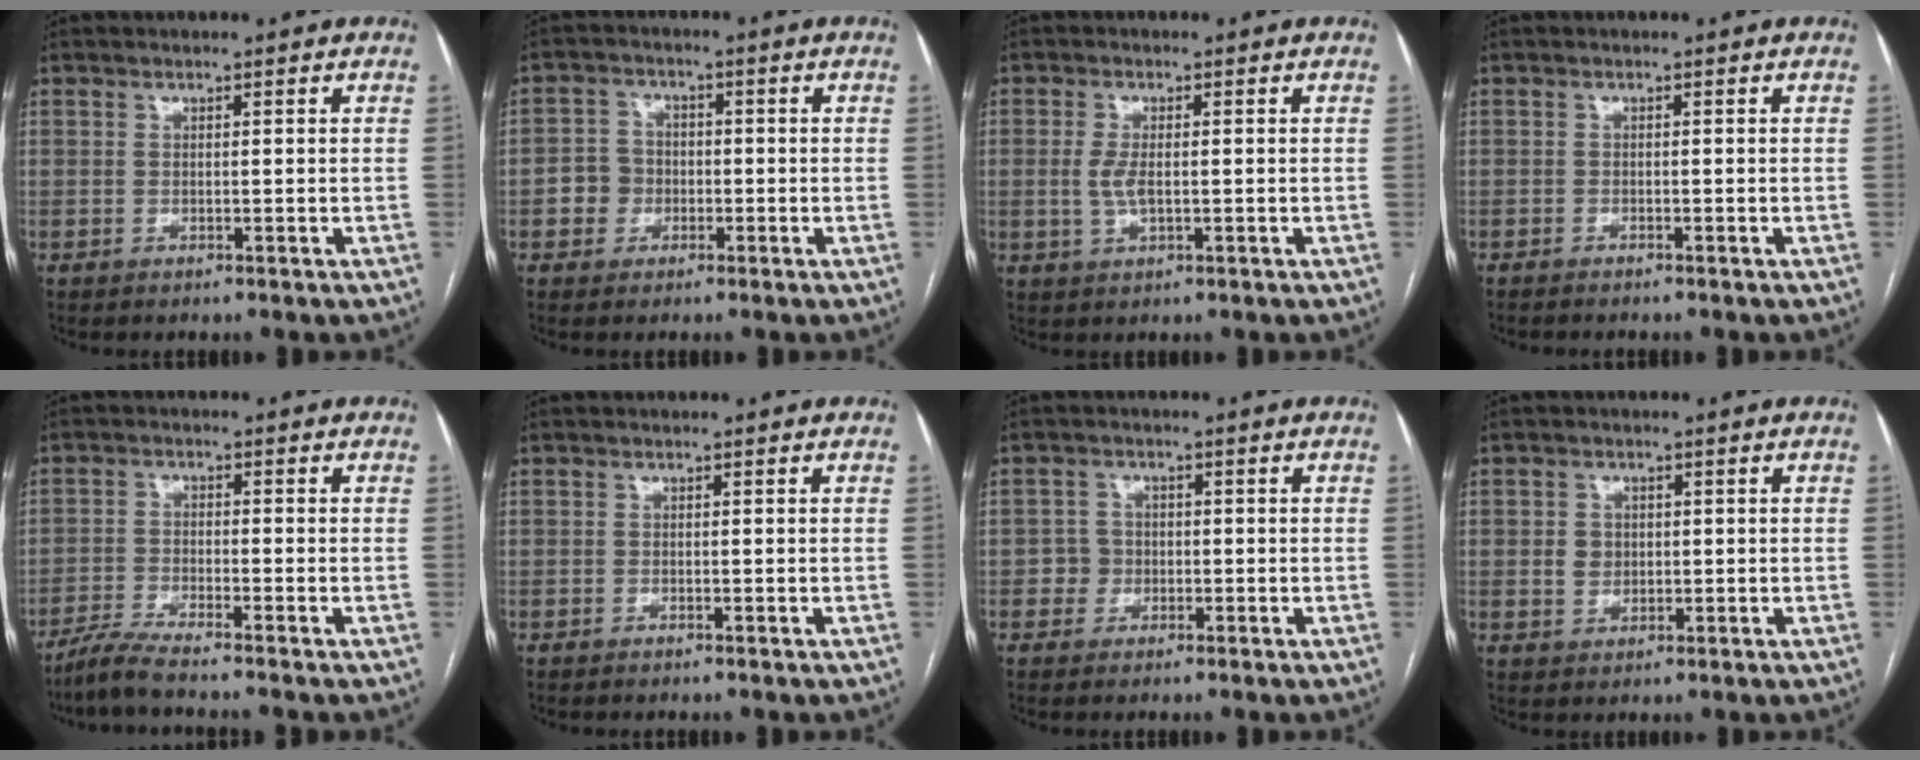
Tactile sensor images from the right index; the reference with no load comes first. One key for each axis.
{"total": 4.1, "fx": -1.3, "fy": 3.8, "fz": 1.2, "tx": -0.023, "ty": 0.019, "tz": -0.023}
{"total": 3.2, "fx": -0.1, "fy": 1.2, "fz": 3.0, "tx": -0.068, "ty": -0.003, "tz": -0.001}
{"total": 1.8, "fx": -1.6, "fy": 0.1, "fz": 0.7, "tx": -0.012, "ty": -0.002, "tz": -0.021}
{"total": 5.3, "fx": -4.6, "fy": -0.9, "fz": 2.4, "tx": -0.049, "ty": -0.020, "tz": -0.092}
{"total": 0.6, "fx": -0.5, "fy": 0.0, "fz": 0.2, "tx": -0.002, "ty": -0.001, "tz": -0.010}
{"total": 2.3, "fx": -0.8, "fy": 2.1, "fz": 0.2, "tx": 0.004, "ty": 0.011, "tz": -0.018}
{"total": 2.7, "fx": 0.3, "fy": 2.4, "fz": 1.2, "tx": -0.019, "ty": 0.007, "tz": 0.010}